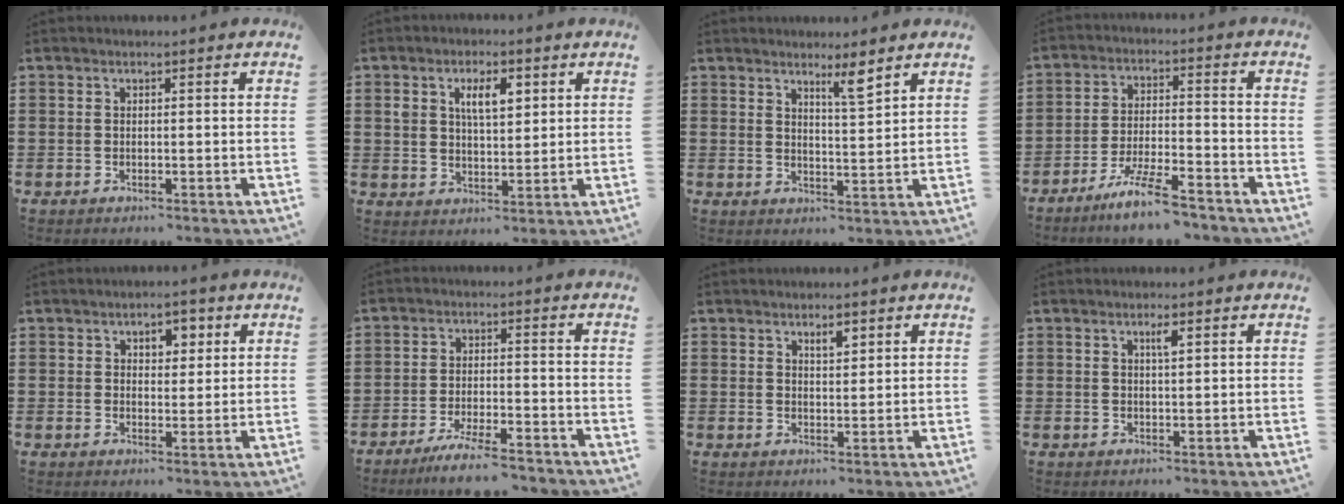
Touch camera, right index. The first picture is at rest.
{"total": 5.5, "force": [2.2, 2.7, 4.3], "torque": [-0.079, 0.005, 0.033]}
{"total": 4.0, "force": [3.2, 0.0, 2.5], "torque": [-0.041, -0.008, 0.051]}
{"total": 7.8, "force": [-6.5, 0.4, 4.3], "torque": [-0.086, -0.002, -0.124]}
{"total": 3.2, "force": [1.4, 2.1, 1.9], "torque": [-0.030, 0.006, 0.017]}
{"total": 5.4, "force": [-4.8, 0.0, 2.6], "torque": [-0.056, -0.012, -0.092]}
{"total": 2.3, "force": [1.5, 0.9, 1.4], "torque": [-0.023, 0.002, 0.025]}
{"total": 1.8, "force": [0.8, 0.3, 1.6], "torque": [-0.024, -0.001, 0.011]}